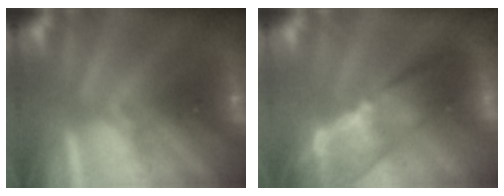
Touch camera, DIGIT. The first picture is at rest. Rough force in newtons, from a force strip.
{"total": 6.9}